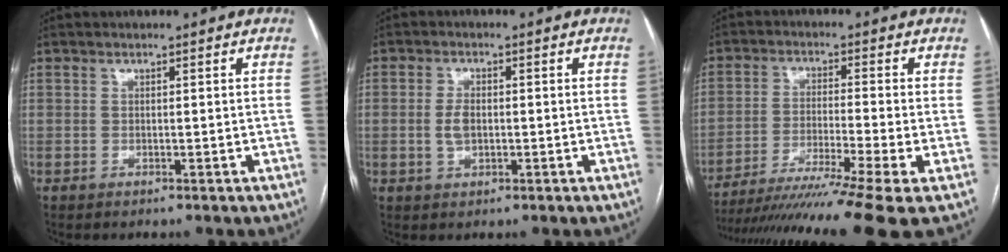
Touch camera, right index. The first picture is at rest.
{"total": 3.1, "force": [-0.3, 1.7, 2.6], "torque": [-0.055, 0.003, -0.005]}
{"total": 15.6, "force": [-12.2, -2.6, 9.4], "torque": [-0.145, -0.034, -0.199]}